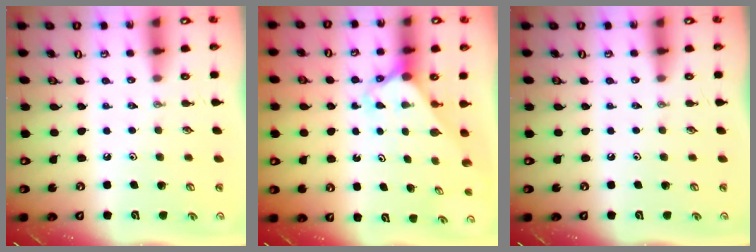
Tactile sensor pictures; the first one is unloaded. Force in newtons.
{"total": 2.3, "press": 2.3, "slide": 0.1}
{"total": 0.0}